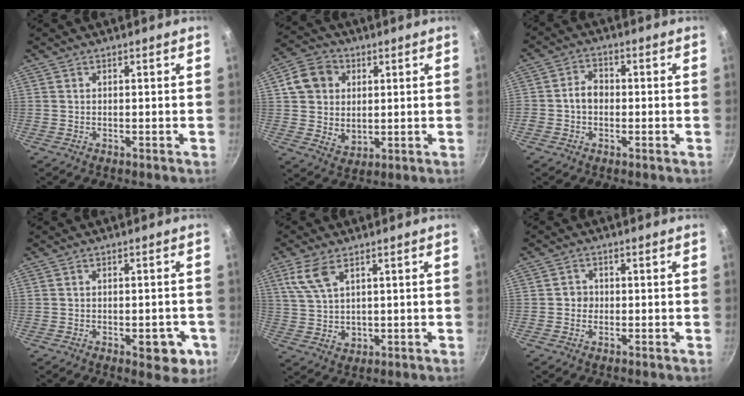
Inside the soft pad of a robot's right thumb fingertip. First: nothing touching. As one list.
[{"total": 10.4, "force": [2.8, 8.7, 4.9], "torque": [-0.060, -0.008, 0.048]}, {"total": 4.3, "force": [-0.6, 3.5, 2.4], "torque": [-0.022, 0.017, -0.017]}, {"total": 7.0, "force": [-2.4, 3.6, 5.6], "torque": [-0.041, 0.012, -0.026]}, {"total": 7.5, "force": [3.5, 4.1, 5.2], "torque": [-0.099, -0.011, 0.076]}, {"total": 2.3, "force": [-0.4, 2.2, 0.8], "torque": [0.002, 0.005, -0.011]}]